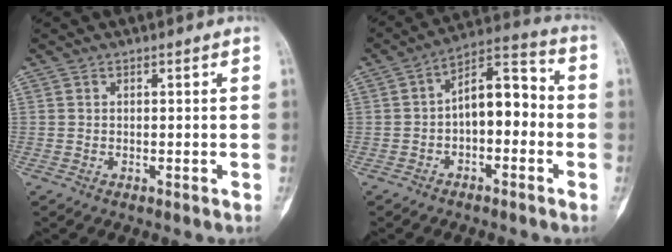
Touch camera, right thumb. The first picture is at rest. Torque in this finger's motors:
{"motor_torque": [0.15, 0.12, 0.11, -0.05, 0.15]}